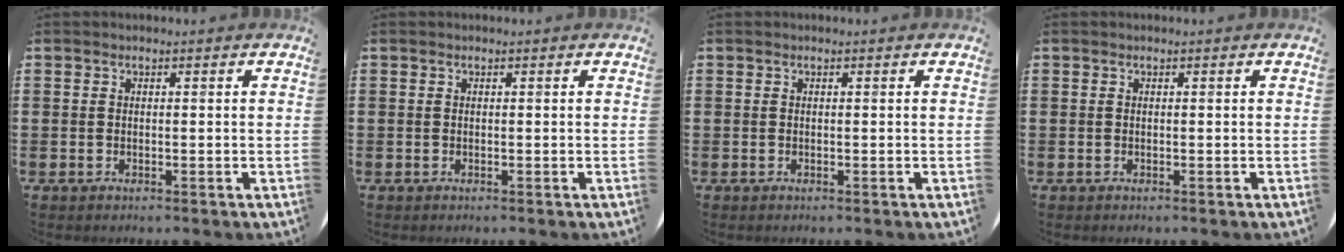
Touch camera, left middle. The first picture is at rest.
{"total": 0.0}
{"total": 0.0}
{"total": 0.0}